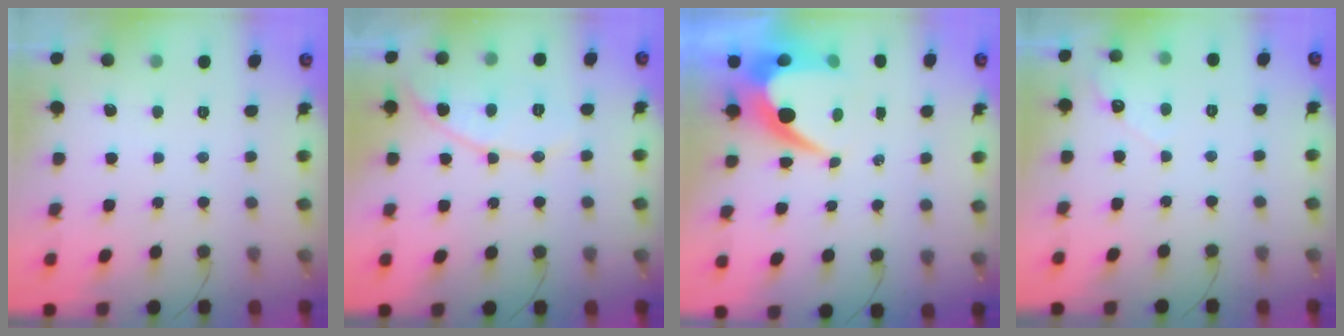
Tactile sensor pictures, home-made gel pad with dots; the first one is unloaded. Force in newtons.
{"total": 9.3, "press": 9.3, "slide": 0.3}
{"total": 8.4, "press": 8.3, "slide": 0.7}
{"total": 2.7, "press": 2.7, "slide": 0.2}